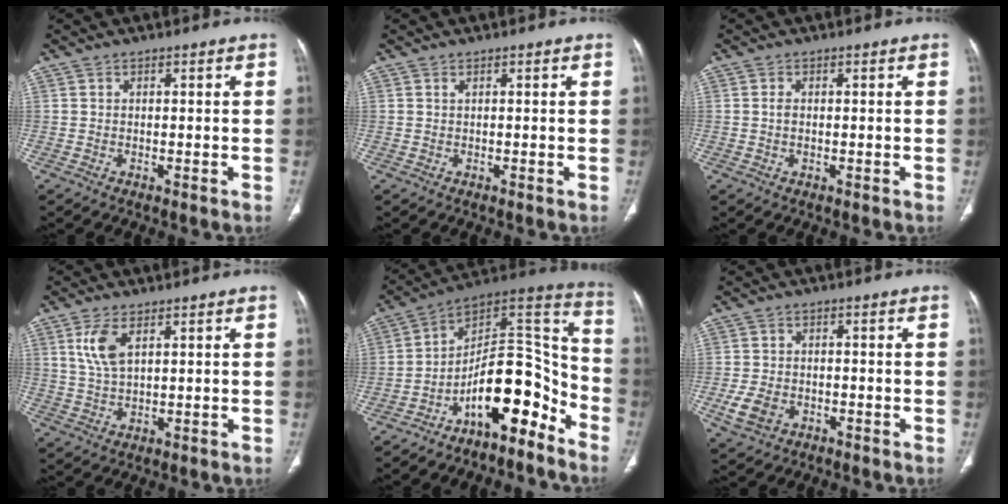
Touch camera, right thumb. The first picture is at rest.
{"total": 0.0}
{"total": 1.4, "force": [0.0, 0.8, 1.1], "torque": [-0.025, 0.000, -0.002]}
{"total": 5.8, "force": [2.5, 2.6, 4.6], "torque": [-0.103, -0.006, 0.059]}
{"total": 16.8, "force": [-9.9, 7.2, 11.6], "torque": [-0.142, 0.124, -0.166]}
{"total": 5.3, "force": [-2.0, 3.9, 3.0], "torque": [-0.064, 0.006, -0.031]}